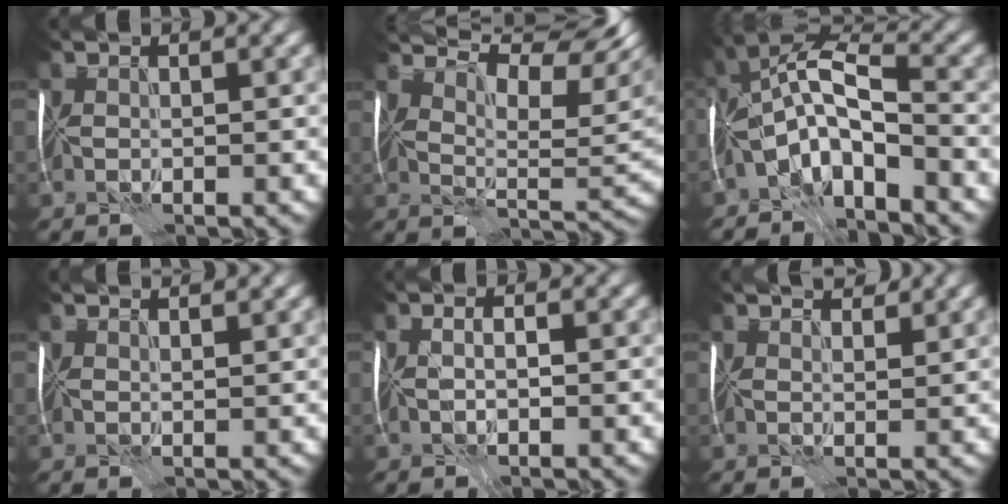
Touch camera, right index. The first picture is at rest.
{"total": 11.1, "force": [7.2, 3.4, 7.8], "torque": [-0.128, 0.014, 0.108]}
{"total": 7.9, "force": [-3.6, 3.1, 6.3], "torque": [-0.108, 0.013, -0.078]}
{"total": 2.6, "force": [2.2, 0.7, 1.1], "torque": [-0.016, 0.007, 0.017]}
{"total": 1.8, "force": [-0.8, 1.0, 1.2], "torque": [-0.006, 0.005, -0.018]}
{"total": 2.7, "force": [2.2, 1.0, 1.3], "torque": [-0.016, 0.000, 0.021]}